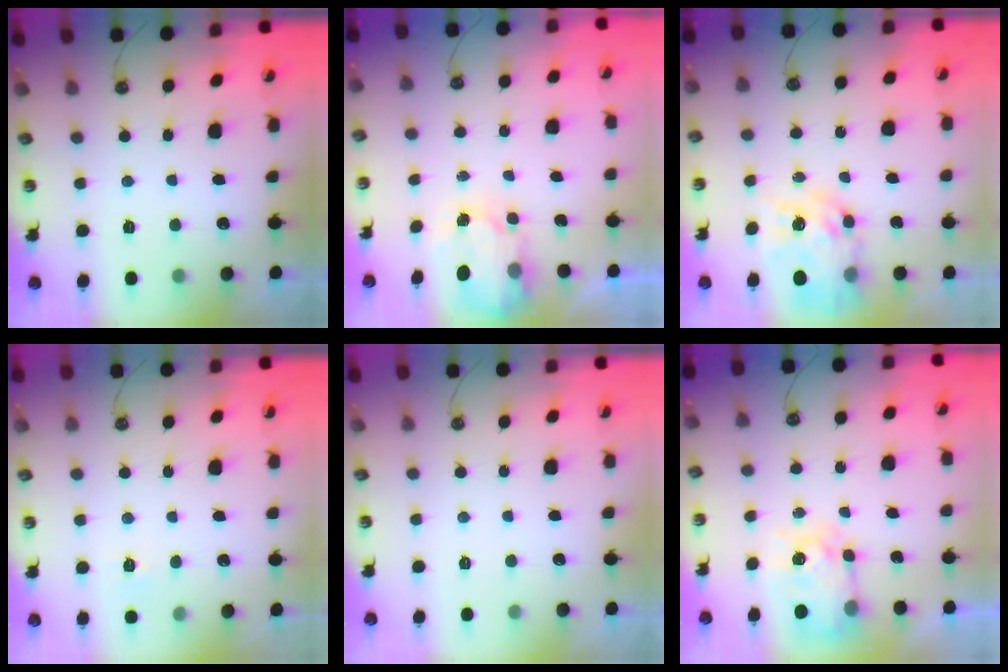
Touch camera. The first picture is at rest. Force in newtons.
{"total": 4.1, "press": 4.1, "slide": 0.1}
{"total": 14.2, "press": 14.1, "slide": 1.5}
{"total": 4.7, "press": 4.6, "slide": 0.7}
{"total": 0.0}
{"total": 7.3, "press": 7.3, "slide": 1.0}